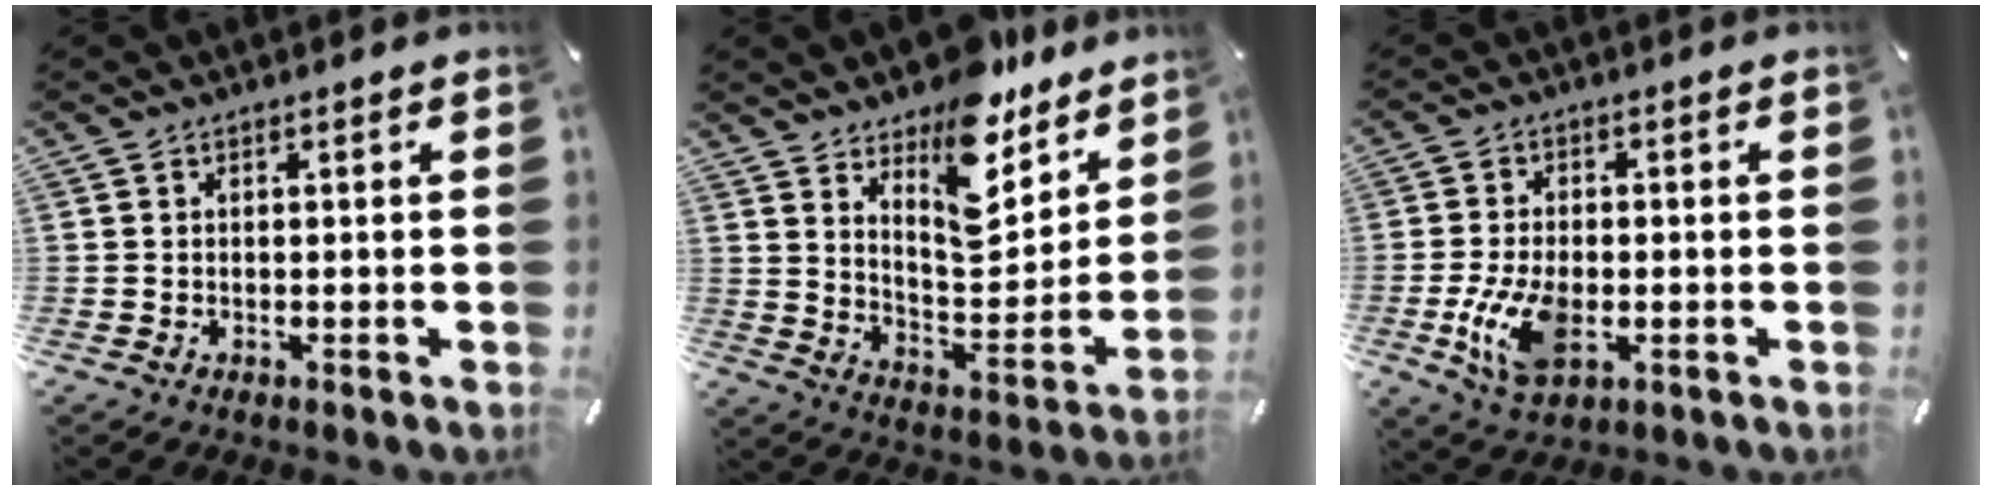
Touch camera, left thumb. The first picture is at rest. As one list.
[{"total": 14.2, "force": [11.0, 6.6, 6.0], "torque": [-0.085, -0.101, 0.192]}, {"total": 9.9, "force": [-2.4, 5.8, 7.7], "torque": [-0.175, -0.004, -0.041]}]